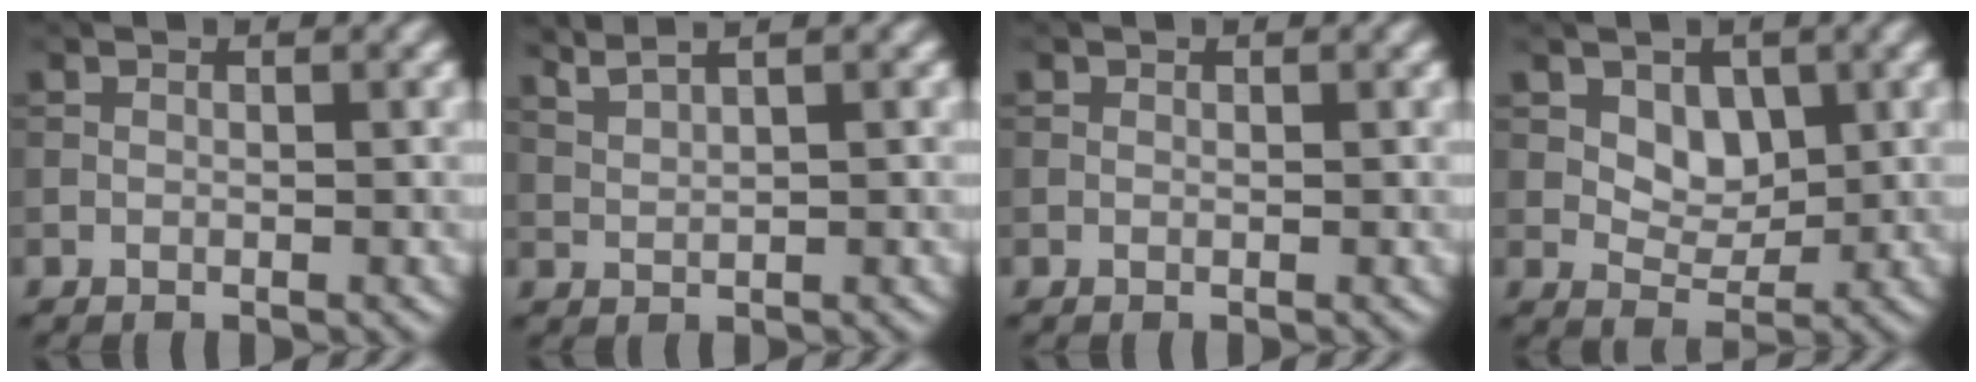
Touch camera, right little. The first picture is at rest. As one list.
[{"total": 2.6, "force": [2.1, 0.2, 1.5], "torque": [-0.029, 0.016, 0.044]}, {"total": 1.1, "force": [-0.6, -0.6, -0.8], "torque": [0.005, 0.001, 0.004]}, {"total": 1.8, "force": [0.4, 1.3, 1.2], "torque": [-0.031, -0.005, 0.028]}]